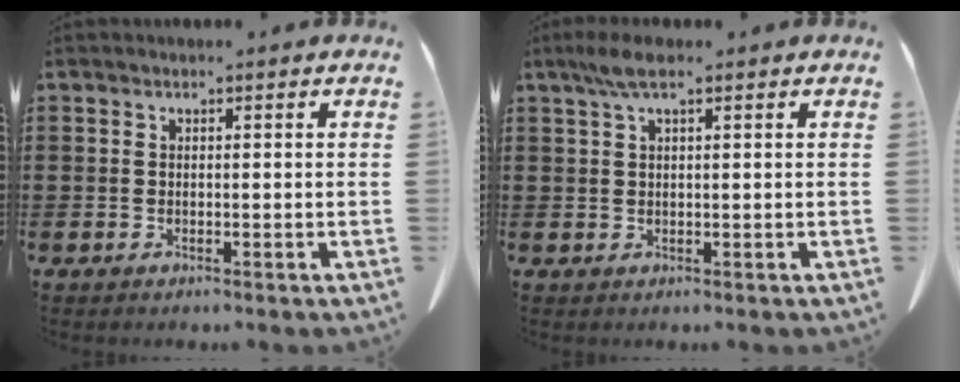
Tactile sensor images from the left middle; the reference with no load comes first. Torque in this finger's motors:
{"motor_torque": [0.67, -0.30, 0.07, 0.08]}